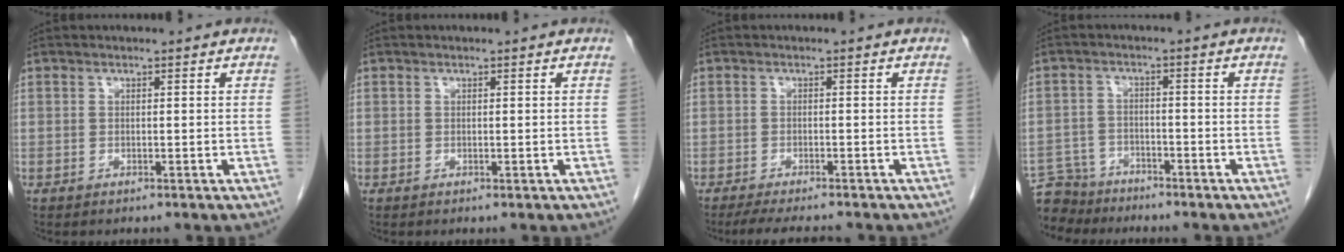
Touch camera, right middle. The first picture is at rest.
{"total": 0.0}
{"total": 6.4, "force": [-5.7, 0.6, 2.9], "torque": [-0.043, -0.016, -0.089]}
{"total": 6.9, "force": [-6.4, 2.6, -0.1], "torque": [0.003, 0.000, -0.116]}